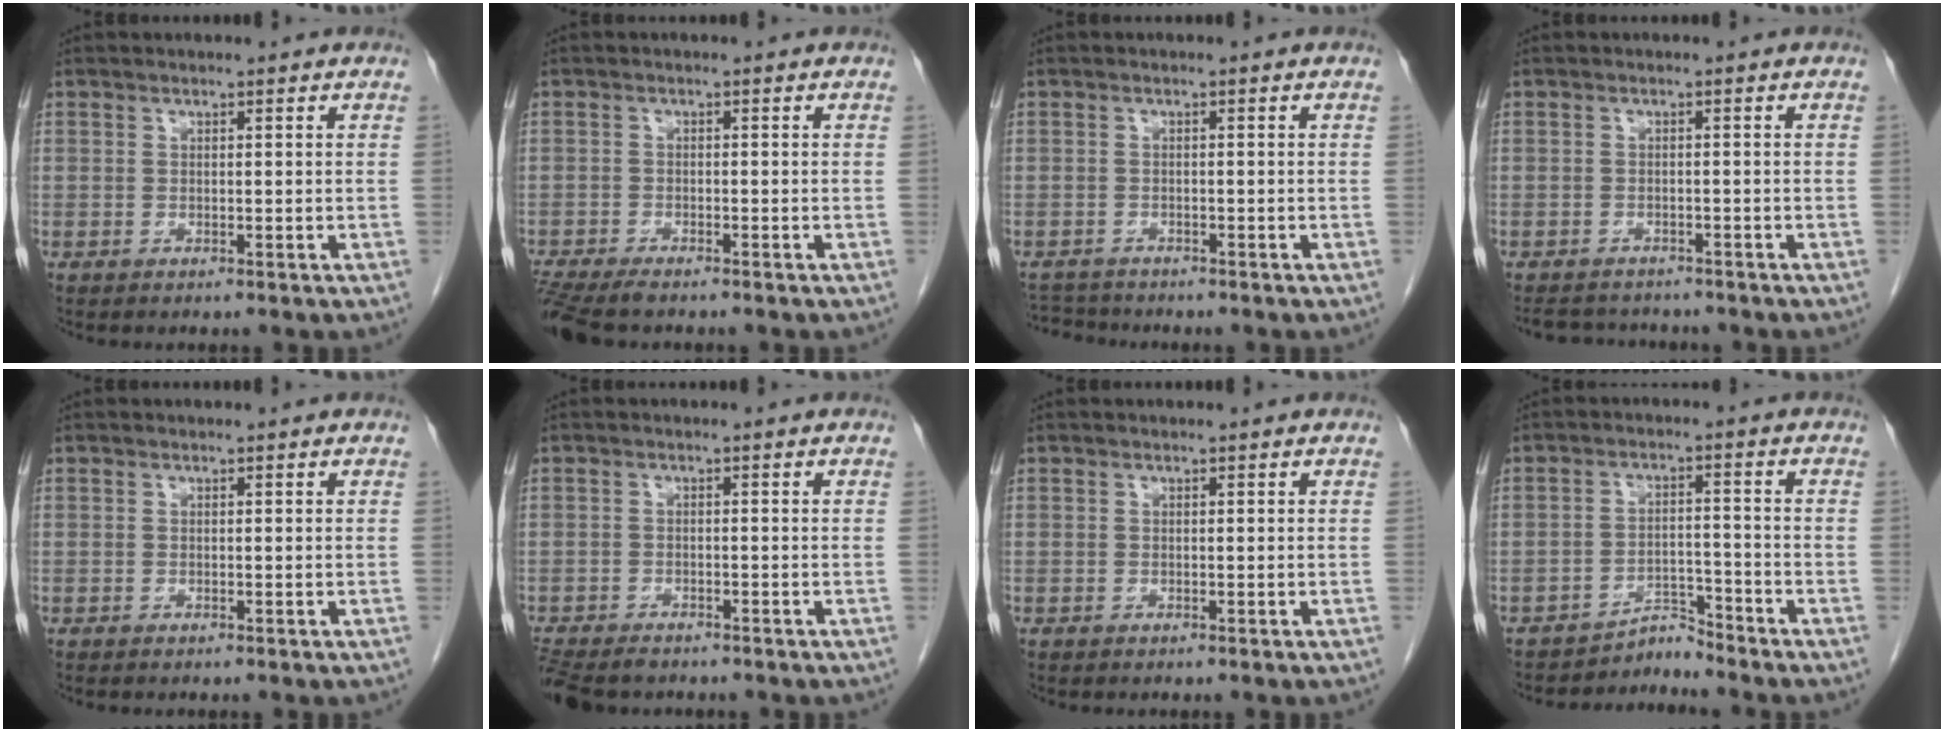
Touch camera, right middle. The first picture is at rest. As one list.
[{"total": 6.9, "force": [-5.9, 1.2, 3.4], "torque": [-0.061, -0.016, -0.103]}, {"total": 3.1, "force": [-3.0, 0.6, -0.3], "torque": [0.008, -0.012, -0.051]}, {"total": 6.0, "force": [-5.6, 1.6, 1.1], "torque": [-0.018, -0.001, -0.080]}, {"total": 0.0}, {"total": 8.3, "force": [-6.8, 3.3, 3.5], "torque": [-0.073, -0.011, -0.104]}, {"total": 0.0}, {"total": 3.4, "force": [-3.3, -0.2, -1.0], "torque": [0.026, 0.002, -0.050]}]